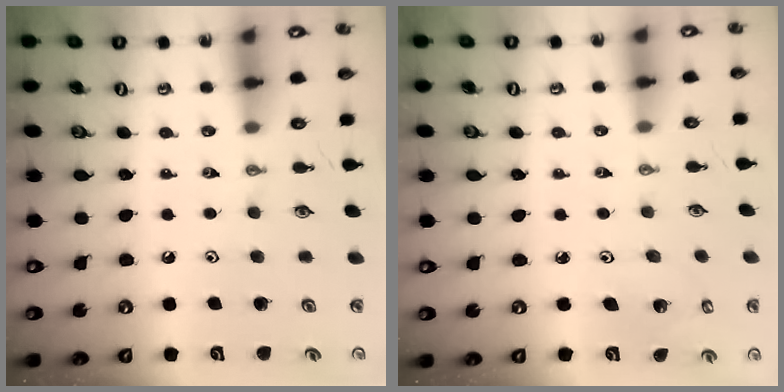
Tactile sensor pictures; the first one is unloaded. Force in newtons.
{"total": 3.0, "press": 3.0, "slide": 0.1}